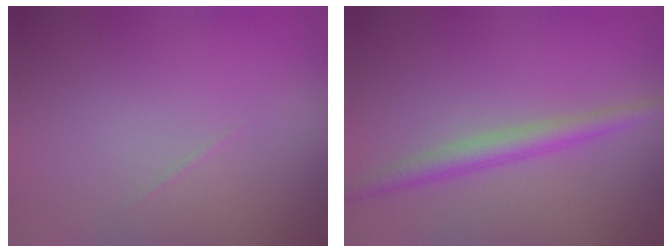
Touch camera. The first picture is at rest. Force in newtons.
{"total": 2.5, "press": 2.5, "slide": 0.1}